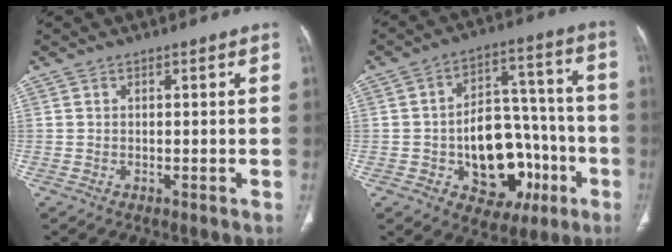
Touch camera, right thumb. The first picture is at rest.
{"total": 18.6, "force": [-5.5, 12.3, 12.8], "torque": [-0.130, 0.050, -0.066]}